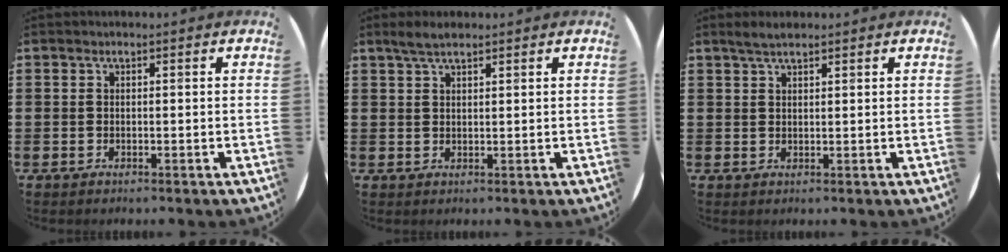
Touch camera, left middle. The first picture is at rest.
{"total": 2.6, "force": [2.1, 0.5, 1.4], "torque": [-0.030, 0.004, 0.038]}
{"total": 2.1, "force": [1.8, 0.4, 1.1], "torque": [-0.024, 0.004, 0.032]}